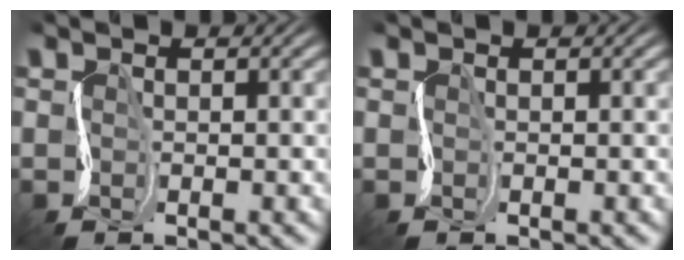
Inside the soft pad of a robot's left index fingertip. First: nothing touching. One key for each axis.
{"total": 0.0}